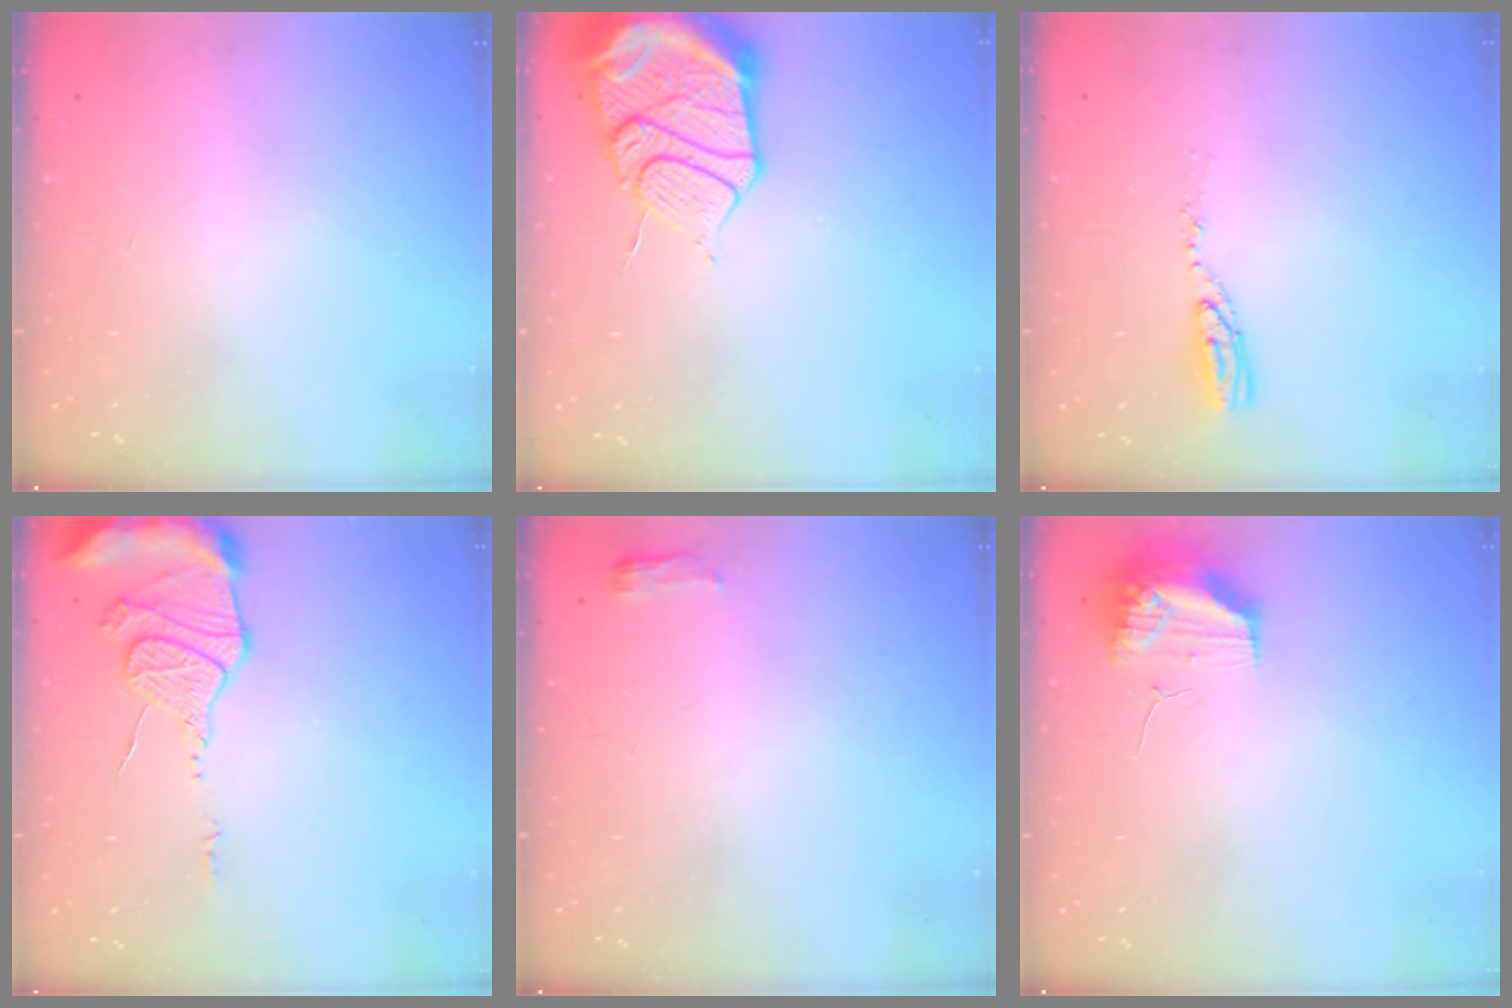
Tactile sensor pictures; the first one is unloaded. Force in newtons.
{"total": 17.2, "press": 17.1, "slide": 1.7}
{"total": 5.1, "press": 5.1, "slide": 0.3}
{"total": 12.5, "press": 12.4, "slide": 1.1}
{"total": 3.3, "press": 3.2, "slide": 1.0}
{"total": 9.7, "press": 9.7, "slide": 0.9}